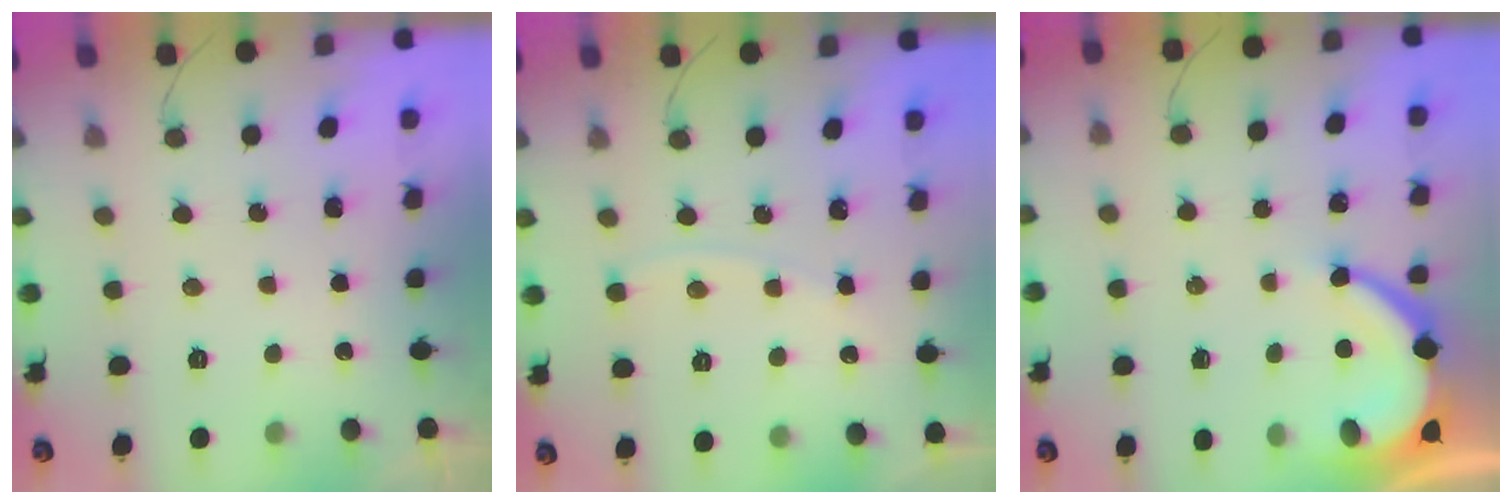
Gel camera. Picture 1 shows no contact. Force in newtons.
{"total": 3.5, "press": 3.5, "slide": 0.5}
{"total": 7.6, "press": 7.6, "slide": 0.6}